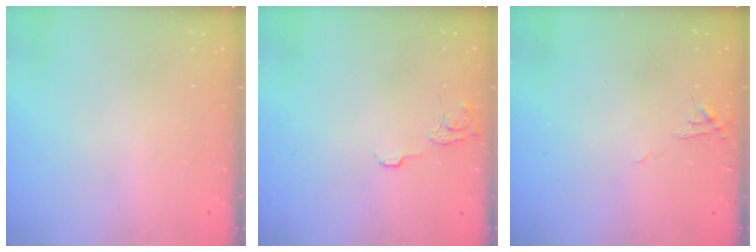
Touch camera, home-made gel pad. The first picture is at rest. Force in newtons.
{"total": 6.4, "press": 6.4, "slide": 0.5}
{"total": 5.3, "press": 5.3, "slide": 0.3}